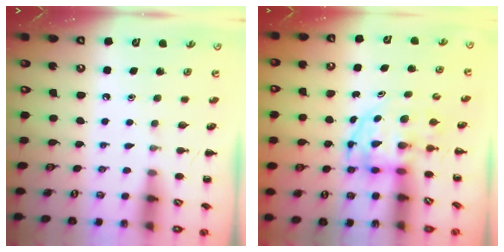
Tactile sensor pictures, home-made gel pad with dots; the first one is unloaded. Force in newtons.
{"total": 3.7, "press": 3.7, "slide": 0.5}